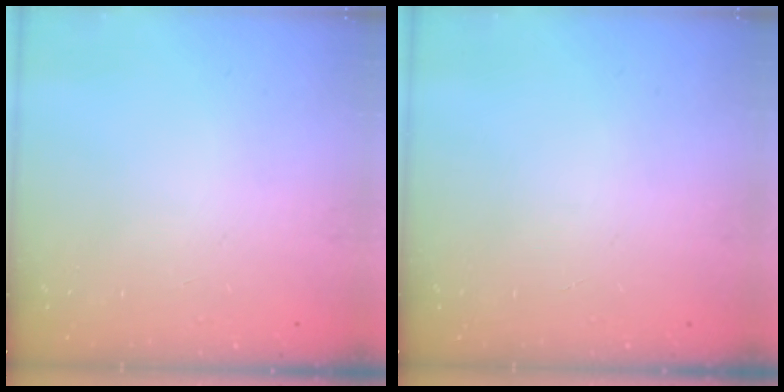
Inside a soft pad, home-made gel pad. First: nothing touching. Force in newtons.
{"total": 0.0}